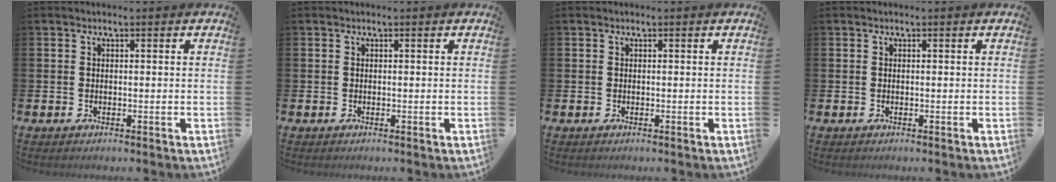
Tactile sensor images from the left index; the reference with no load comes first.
{"total": 0.0}
{"total": 0.0}
{"total": 0.0}